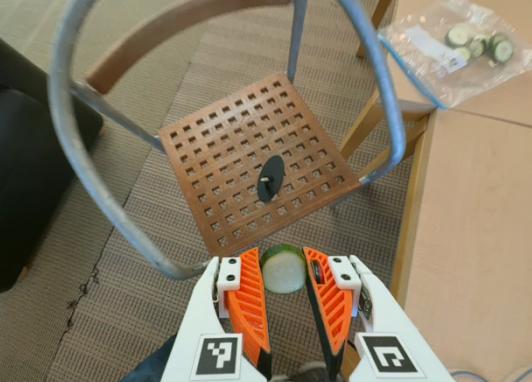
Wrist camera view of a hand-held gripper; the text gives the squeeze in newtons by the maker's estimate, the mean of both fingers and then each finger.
{"total": 10.2, "left": 10.3, "right": 10.2}